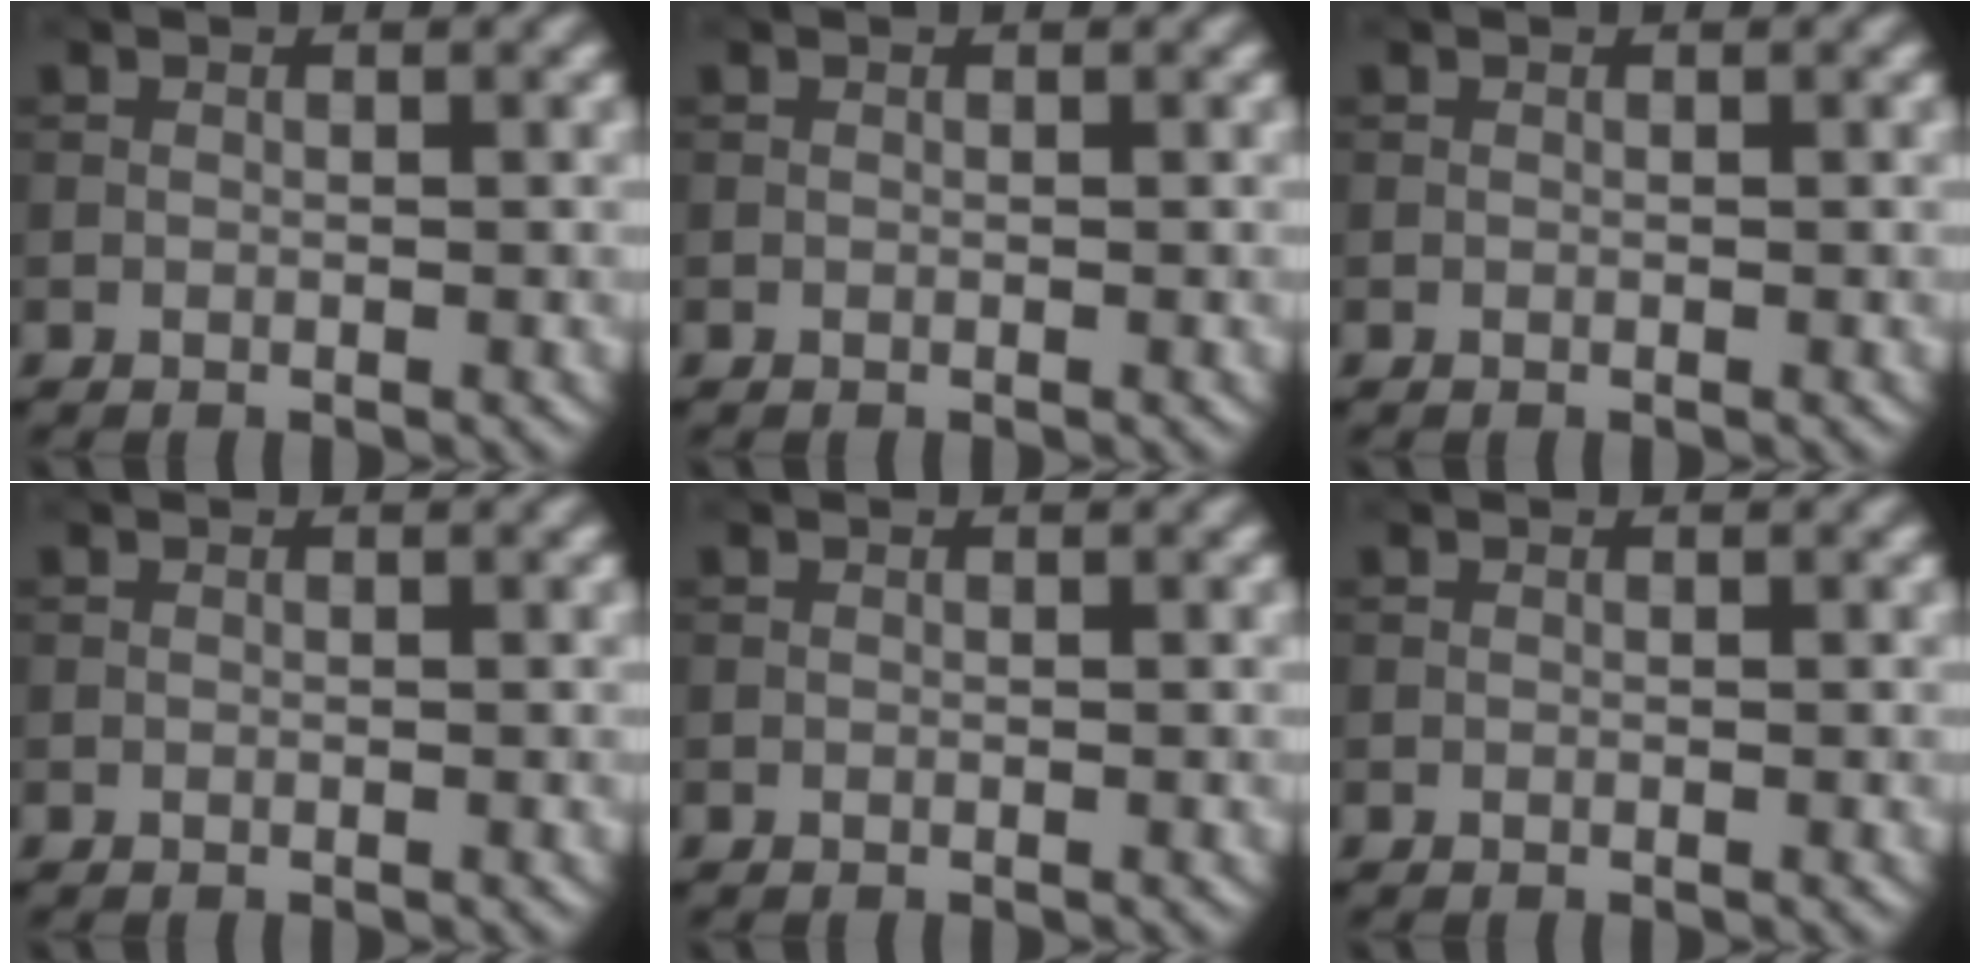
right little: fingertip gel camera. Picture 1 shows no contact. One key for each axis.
{"total": 0.0}
{"total": 0.0}
{"total": 0.0}
{"total": 0.0}
{"total": 0.0}